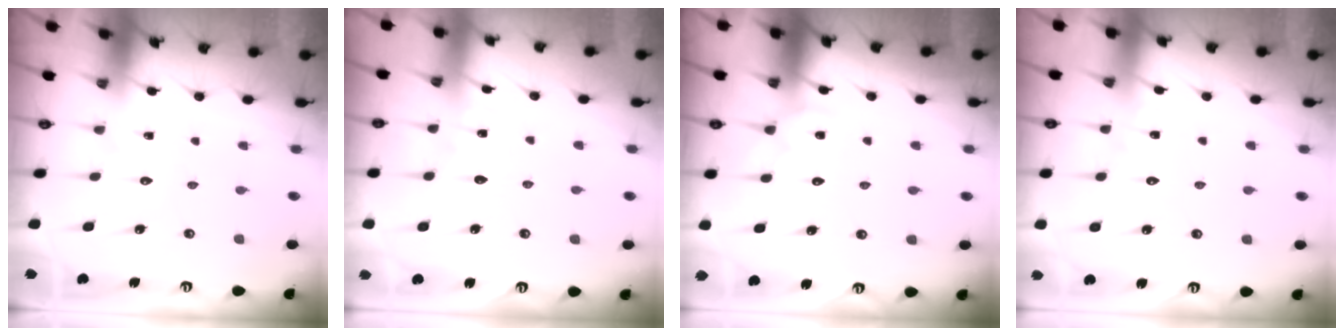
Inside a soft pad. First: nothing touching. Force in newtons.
{"total": 2.9, "press": 2.9, "slide": 0.3}
{"total": 2.9, "press": 2.8, "slide": 0.3}
{"total": 3.2, "press": 3.2, "slide": 0.3}